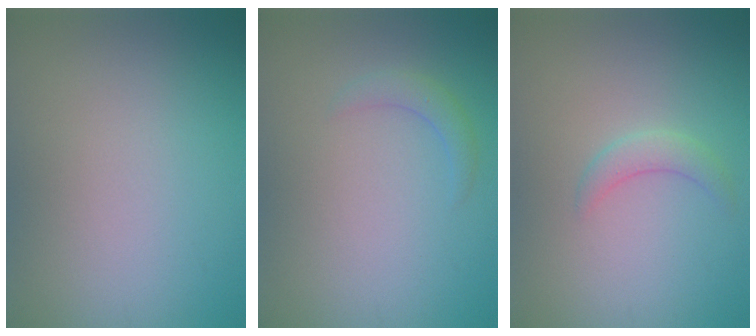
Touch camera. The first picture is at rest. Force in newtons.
{"total": 1.6, "press": 1.6, "slide": 0.0}
{"total": 1.6, "press": 1.6, "slide": 0.1}